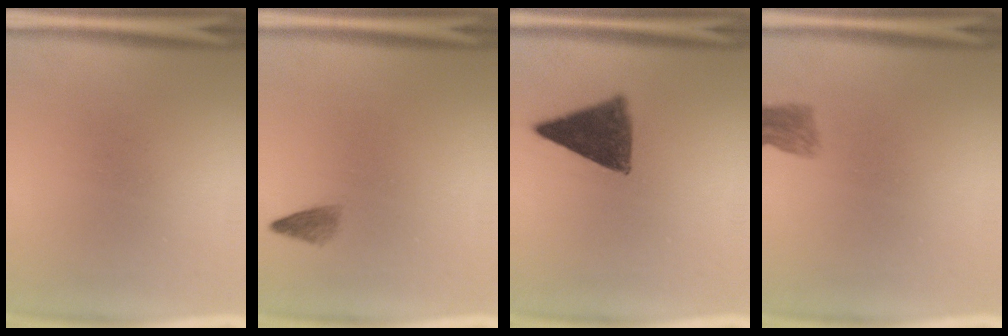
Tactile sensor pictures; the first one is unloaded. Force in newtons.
{"total": 1.6}
{"total": 10.4}
{"total": 2.9}